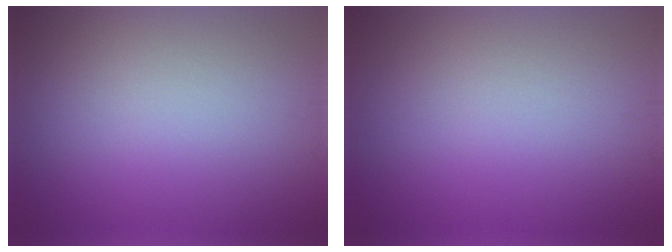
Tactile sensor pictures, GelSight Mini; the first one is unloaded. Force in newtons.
{"total": 0.0}